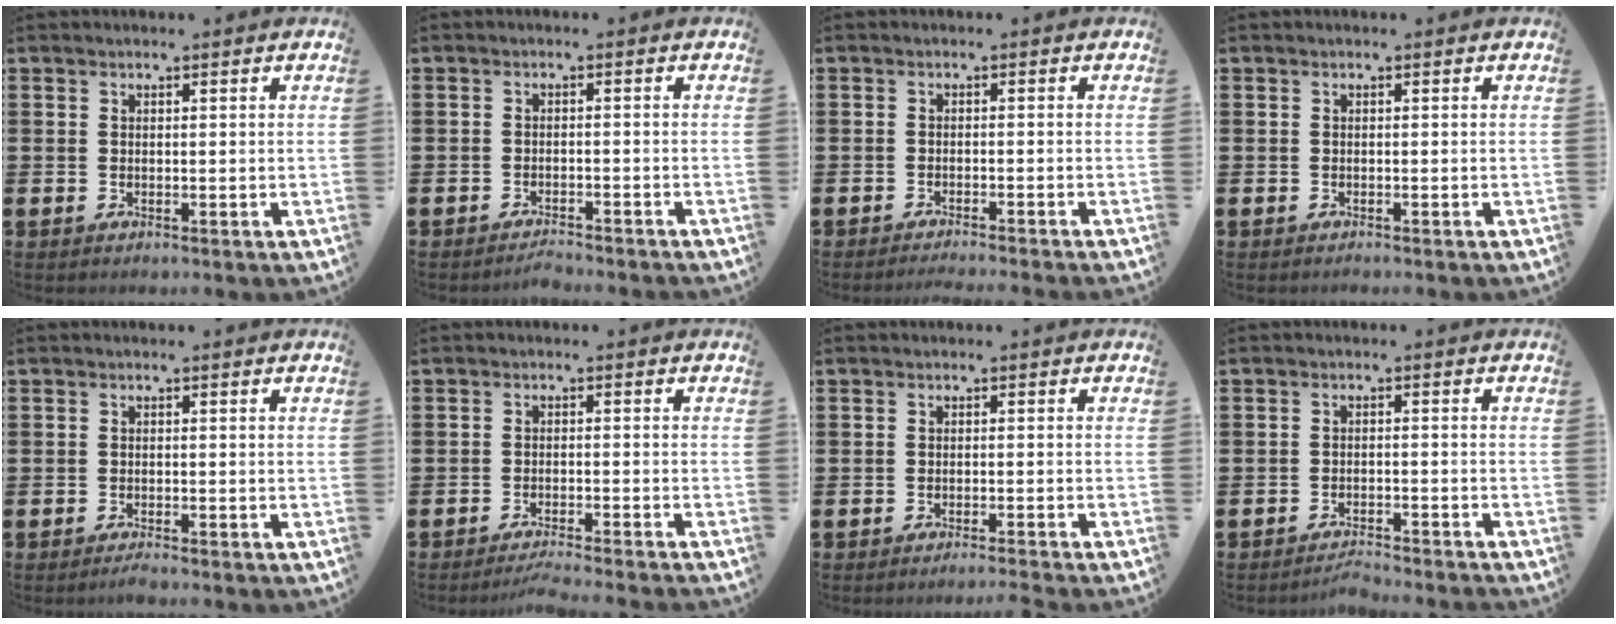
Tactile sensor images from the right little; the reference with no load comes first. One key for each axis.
{"total": 1.5, "fx": -1.5, "fy": -0.1, "fz": 0.1, "tx": -0.004, "ty": 0.003, "tz": -0.029}
{"total": 1.2, "fx": -1.1, "fy": -0.3, "fz": 0.1, "tx": 0.001, "ty": 0.002, "tz": -0.023}
{"total": 0.0}
{"total": 0.8, "fx": -0.7, "fy": -0.1, "fz": 0.4, "tx": -0.007, "ty": -0.002, "tz": -0.014}
{"total": 2.1, "fx": -2.0, "fy": -0.3, "fz": 0.7, "tx": -0.009, "ty": 0.001, "tz": -0.039}
{"total": 1.1, "fx": -1.0, "fy": -0.3, "fz": 0.2, "tx": -0.002, "ty": 0.001, "tz": -0.021}
{"total": 2.0, "fx": -2.0, "fy": -0.2, "fz": 0.2, "tx": -0.005, "ty": 0.004, "tz": -0.041}